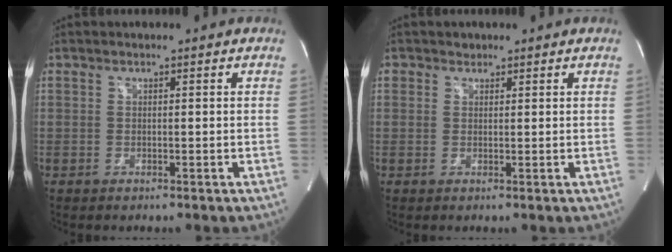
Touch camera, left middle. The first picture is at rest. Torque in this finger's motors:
{"motor_torque": [0.00, 0.03, -0.08, 0.01]}